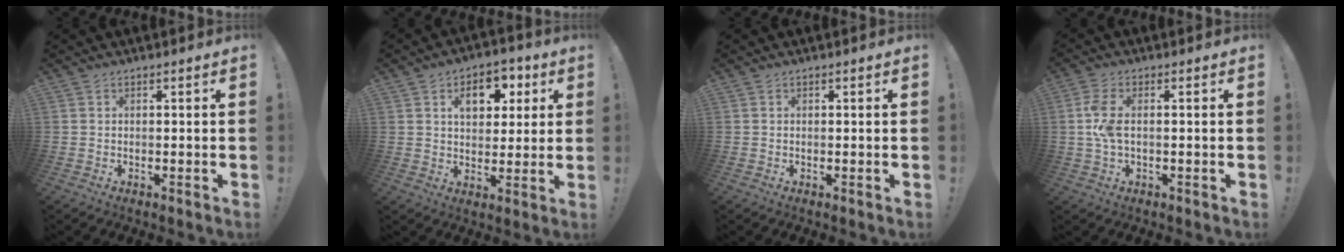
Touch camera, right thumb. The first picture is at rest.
{"total": 10.0, "force": [3.6, 7.0, 6.2], "torque": [-0.080, -0.004, 0.063]}
{"total": 0.0}
{"total": 6.2, "force": [0.0, 2.3, 5.7], "torque": [-0.120, 0.000, -0.004]}